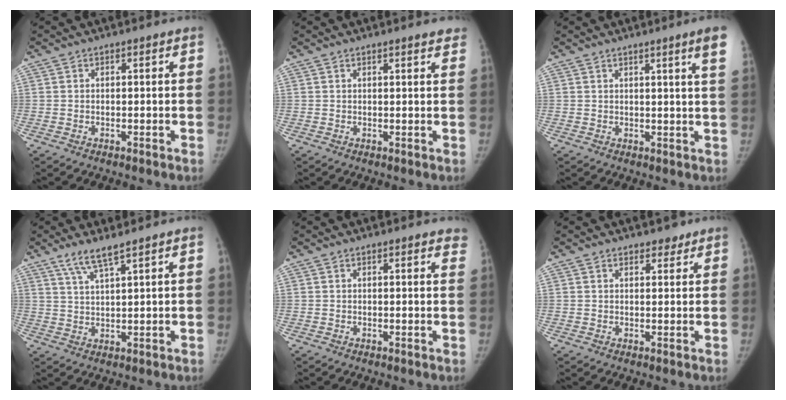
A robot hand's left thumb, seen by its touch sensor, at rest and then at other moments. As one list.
[{"total": 2.4, "force": [2.0, 0.5, 1.2], "torque": [0.000, -0.002, 0.018]}, {"total": 5.5, "force": [3.2, -0.8, 4.4], "torque": [-0.057, -0.017, 0.035]}, {"total": 4.8, "force": [3.6, 0.3, 3.2], "torque": [-0.063, -0.017, 0.074]}, {"total": 3.8, "force": [3.3, 1.1, 1.4], "torque": [0.010, -0.006, 0.023]}, {"total": 2.3, "force": [1.8, 1.3, 0.6], "torque": [0.011, -0.008, 0.020]}]